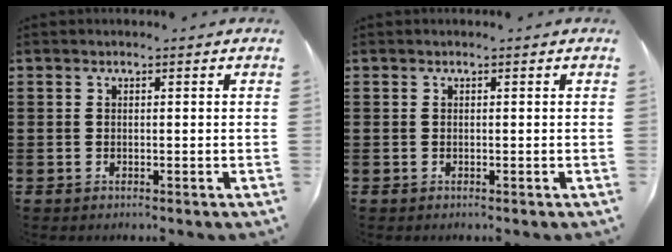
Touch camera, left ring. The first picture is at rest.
{"total": 0.0}